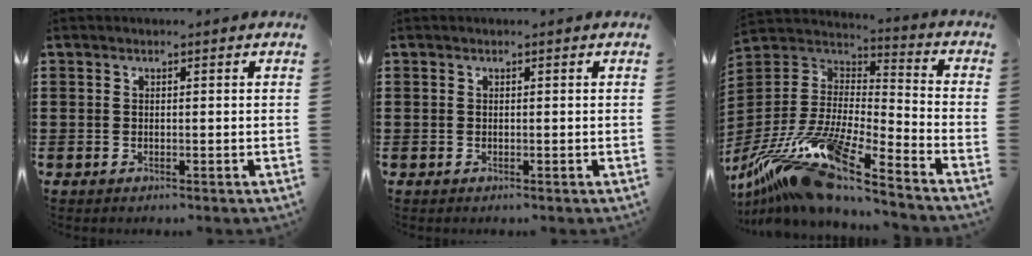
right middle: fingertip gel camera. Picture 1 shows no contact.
{"total": 0.0}
{"total": 16.7, "force": [-13.1, 1.6, 10.2], "torque": [-0.227, 0.009, -0.253]}